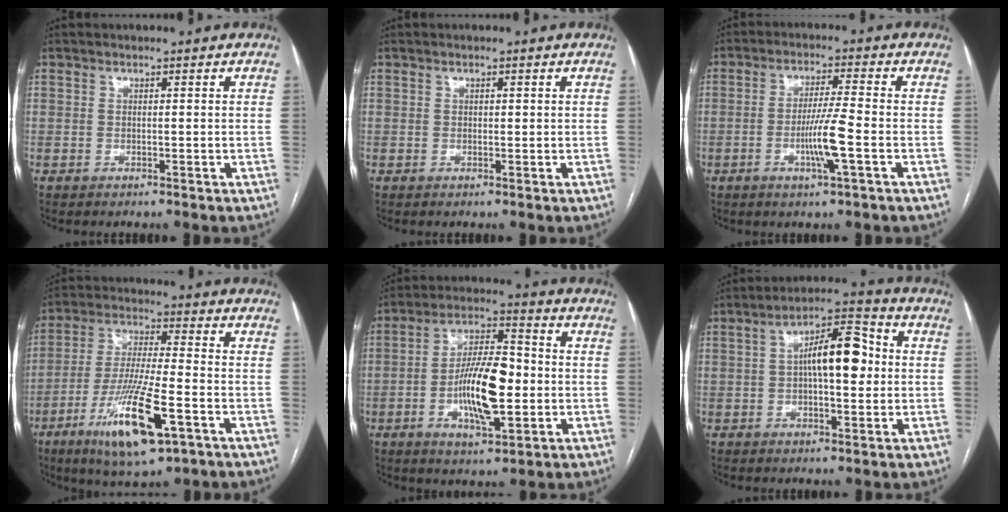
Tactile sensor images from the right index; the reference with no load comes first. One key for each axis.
{"total": 0.6, "fx": 0.2, "fy": 0.2, "fz": 0.5, "tx": -0.007, "ty": -0.001, "tz": 0.003}
{"total": 6.9, "fx": -2.1, "fy": -0.4, "fz": 6.6, "tx": -0.125, "ty": -0.008, "tz": -0.040}
{"total": 14.9, "fx": -6.9, "fy": 2.0, "fz": 13.1, "tx": -0.254, "ty": -0.025, "tz": -0.117}
{"total": 13.2, "fx": -2.2, "fy": 3.9, "fz": 12.5, "tx": -0.230, "ty": 0.007, "tz": -0.036}
{"total": 10.3, "fx": 0.8, "fy": 3.3, "fz": 9.7, "tx": -0.161, "ty": 0.029, "tz": 0.008}